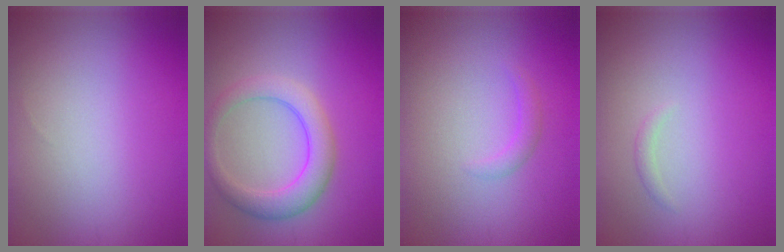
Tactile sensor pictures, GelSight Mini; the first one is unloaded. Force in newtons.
{"total": 4.2, "press": 4.2, "slide": 0.1}
{"total": 1.0, "press": 1.0, "slide": 0.1}
{"total": 0.6, "press": 0.6, "slide": 0.1}